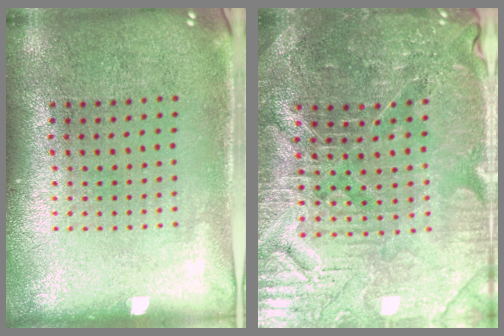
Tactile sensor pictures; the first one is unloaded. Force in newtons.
{"total": 4.6, "press": 4.4, "slide": 1.3}